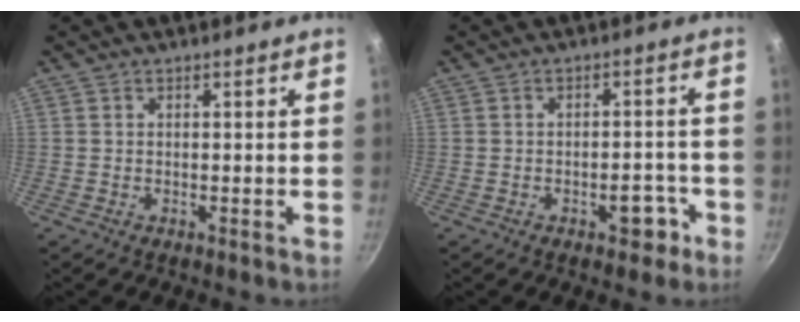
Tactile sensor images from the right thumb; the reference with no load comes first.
{"total": 4.6, "force": [-2.4, 2.6, 3.0], "torque": [-0.014, 0.025, -0.026]}